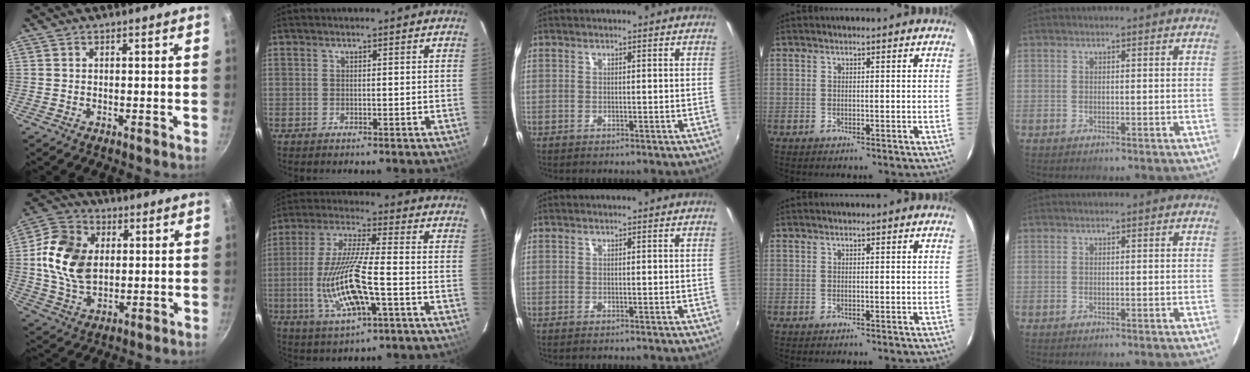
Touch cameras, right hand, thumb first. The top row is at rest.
{"thumb": {"total": 14.9, "force": [1.8, 10.6, 10.3], "torque": [-0.173, 0.001, 0.025]}, "index": {"total": 15.4, "force": [-4.3, 3.4, 14.4], "torque": [-0.298, -0.013, -0.076]}}